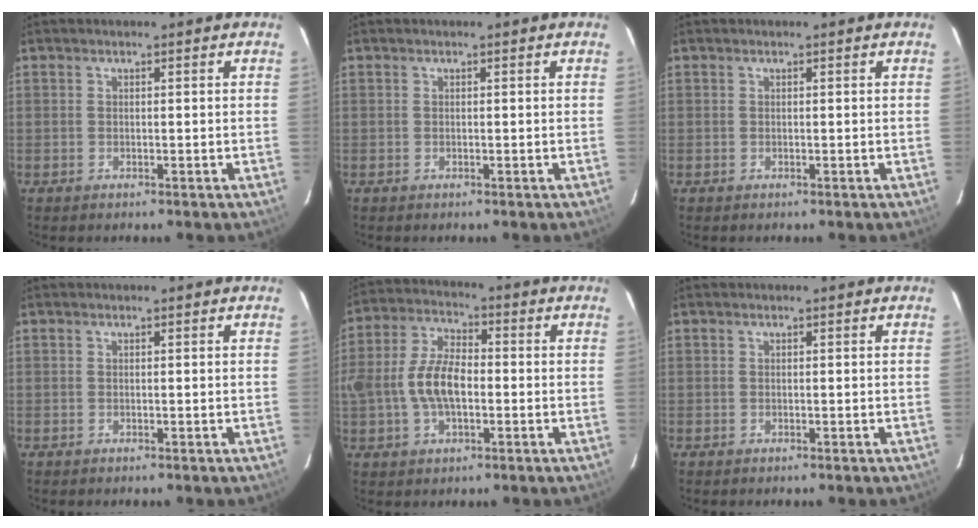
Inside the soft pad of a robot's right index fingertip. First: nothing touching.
{"total": 0.0}
{"total": 0.0}
{"total": 0.0}
{"total": 10.7, "force": [-1.6, 5.8, 8.9], "torque": [-0.183, 0.013, -0.030]}
{"total": 0.0}